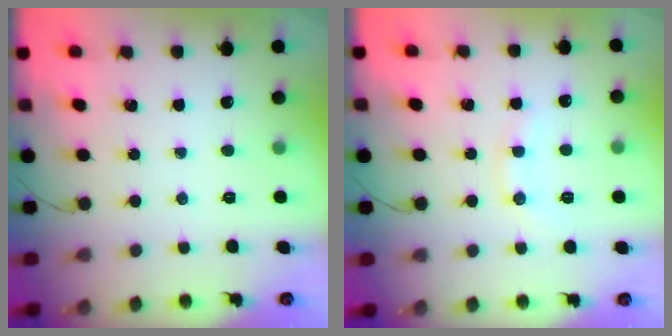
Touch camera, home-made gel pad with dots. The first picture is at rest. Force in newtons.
{"total": 6.1, "press": 6.0, "slide": 1.1}